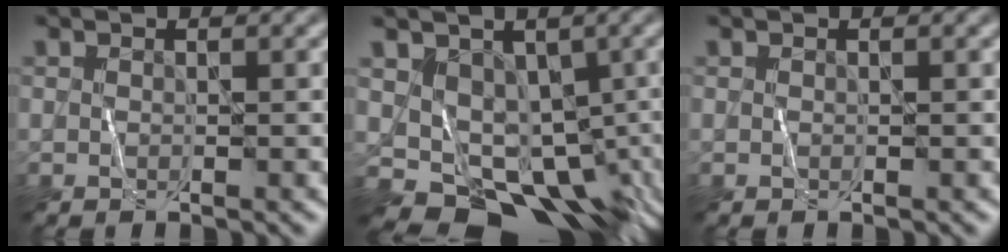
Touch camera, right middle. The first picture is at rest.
{"total": 9.0, "force": [-2.3, 6.9, 5.3], "torque": [-0.071, -0.018, -0.011]}
{"total": 0.0}